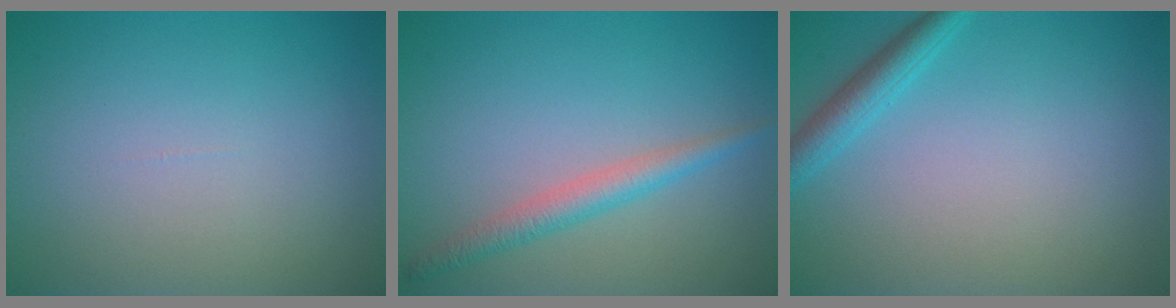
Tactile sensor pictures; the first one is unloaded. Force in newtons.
{"total": 2.5, "press": 2.5, "slide": 0.1}
{"total": 2.4, "press": 2.4, "slide": 0.1}